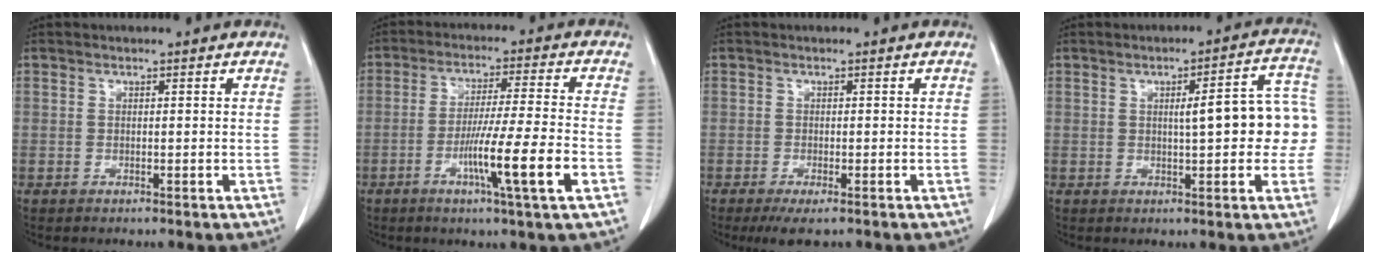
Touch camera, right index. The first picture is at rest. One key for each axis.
{"total": 10.9, "fx": -3.9, "fy": -1.1, "fz": 10.1, "tx": -0.177, "ty": -0.014, "tz": -0.068}
{"total": 3.6, "fx": -2.5, "fy": 0.7, "fz": 2.5, "tx": -0.040, "ty": -0.009, "tz": -0.038}
{"total": 10.0, "fx": 0.3, "fy": 2.3, "fz": 9.7, "tx": -0.117, "ty": 0.033, "tz": 0.003}